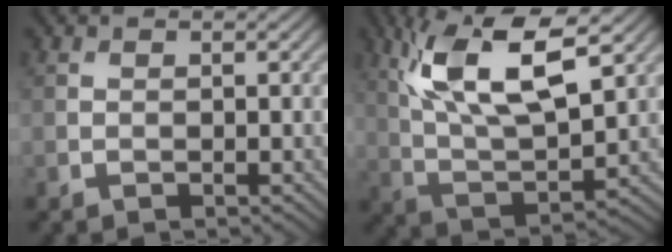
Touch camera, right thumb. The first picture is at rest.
{"total": 13.9, "force": [6.0, 5.0, 11.5], "torque": [-0.245, 0.010, 0.117]}